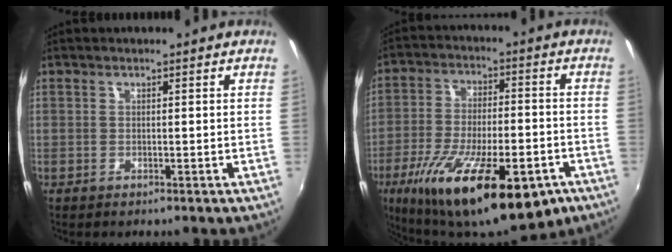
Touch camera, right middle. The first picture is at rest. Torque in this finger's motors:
{"motor_torque": [1.35, -0.79, 1.05, 0.21]}